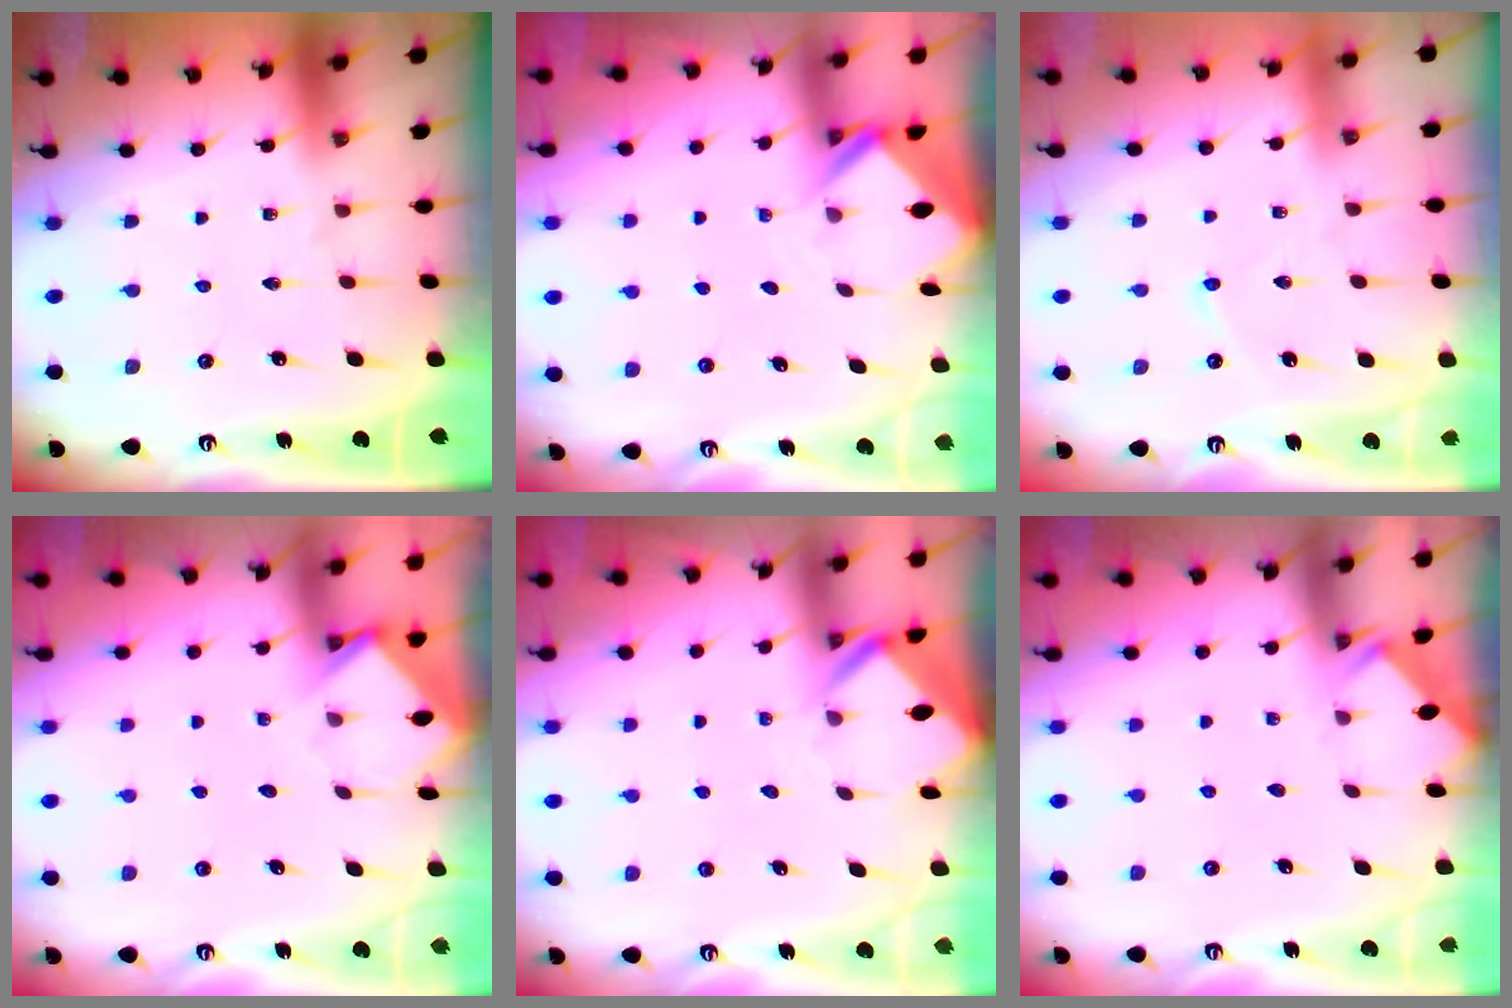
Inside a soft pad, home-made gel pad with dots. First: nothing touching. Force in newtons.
{"total": 2.6, "press": 2.6, "slide": 0.2}
{"total": 2.2, "press": 2.2, "slide": 0.2}
{"total": 4.7, "press": 4.7, "slide": 0.3}
{"total": 2.8, "press": 2.8, "slide": 0.2}
{"total": 1.7, "press": 1.7, "slide": 0.2}